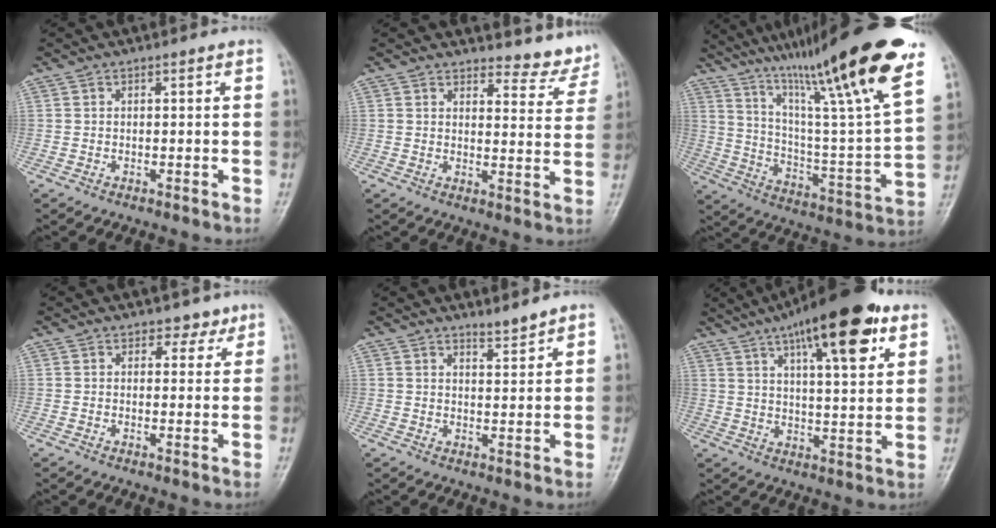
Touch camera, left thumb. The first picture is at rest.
{"total": 6.7, "force": [6.5, 1.8, 0.0], "torque": [0.022, -0.062, 0.071]}
{"total": 29.9, "force": [20.5, 2.2, 21.6], "torque": [-0.334, -0.075, 0.329]}
{"total": 2.5, "force": [1.9, 1.7, 0.4], "torque": [0.017, -0.009, 0.020]}
{"total": 2.7, "force": [2.5, 0.2, 0.9], "torque": [-0.008, -0.027, 0.044]}
{"total": 19.3, "force": [10.4, 5.6, 15.2], "torque": [-0.211, -0.022, 0.158]}